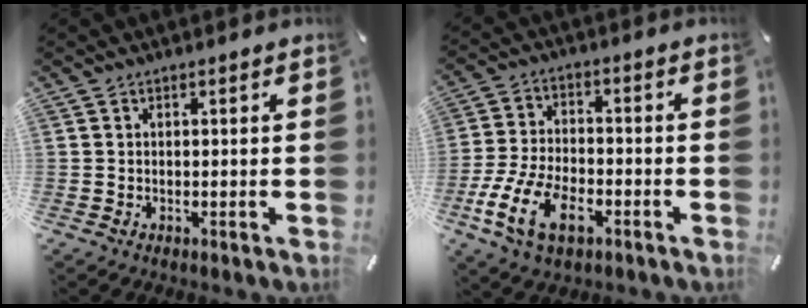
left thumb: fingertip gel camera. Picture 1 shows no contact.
{"total": 13.3, "force": [-5.9, 7.1, 9.5], "torque": [-0.204, 0.017, -0.108]}